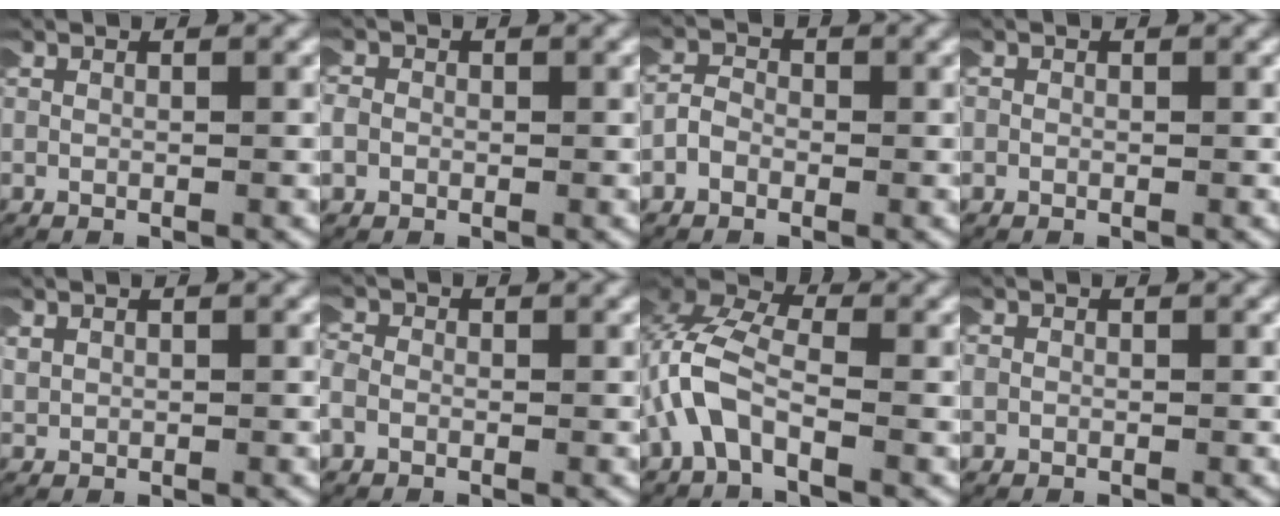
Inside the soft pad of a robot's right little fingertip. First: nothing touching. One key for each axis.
{"total": 2.6, "fx": 0.0, "fy": 2.4, "fz": 1.0, "tx": -0.031, "ty": 0.004, "tz": -0.007}
{"total": 1.6, "fx": -0.4, "fy": 1.4, "fz": 0.7, "tx": -0.020, "ty": 0.007, "tz": -0.014}
{"total": 0.8, "fx": -0.1, "fy": 0.8, "fz": 0.0, "tx": 0.000, "ty": 0.003, "tz": -0.007}
{"total": 1.4, "fx": 0.6, "fy": 1.0, "fz": 0.6, "tx": -0.025, "ty": -0.002, "tz": 0.017}
{"total": 2.4, "fx": -0.3, "fy": 2.1, "fz": 1.2, "tx": -0.037, "ty": -0.002, "tz": -0.009}
{"total": 6.9, "fx": 0.3, "fy": 5.1, "fz": 4.6, "tx": -0.118, "ty": -0.002, "tz": -0.008}
{"total": 1.2, "fx": 0.0, "fy": 1.2, "fz": 0.3, "tx": -0.012, "ty": 0.004, "tz": -0.004}